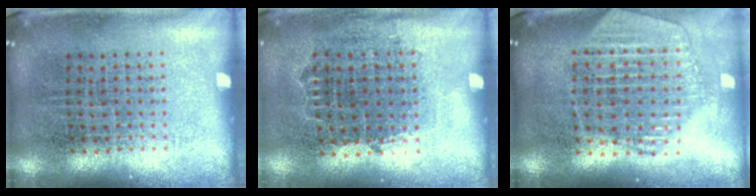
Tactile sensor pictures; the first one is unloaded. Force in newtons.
{"total": 0.8, "press": 0.7, "slide": 0.3}
{"total": 2.0, "press": 1.8, "slide": 0.8}